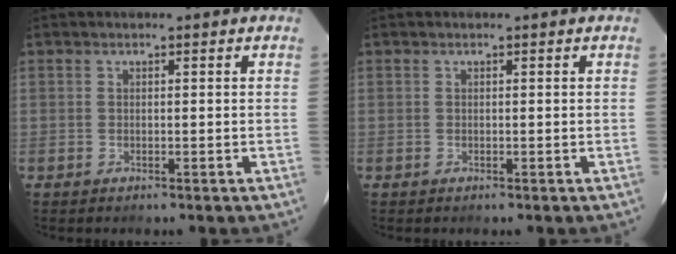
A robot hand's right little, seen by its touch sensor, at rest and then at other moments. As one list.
[{"total": 0.0}]